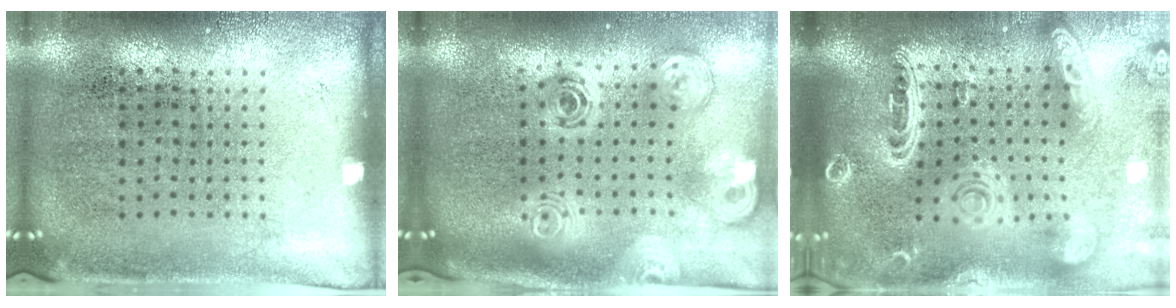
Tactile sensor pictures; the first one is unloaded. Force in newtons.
{"total": 2.8, "press": 1.9, "slide": 2.0}
{"total": 3.1, "press": 2.5, "slide": 1.8}